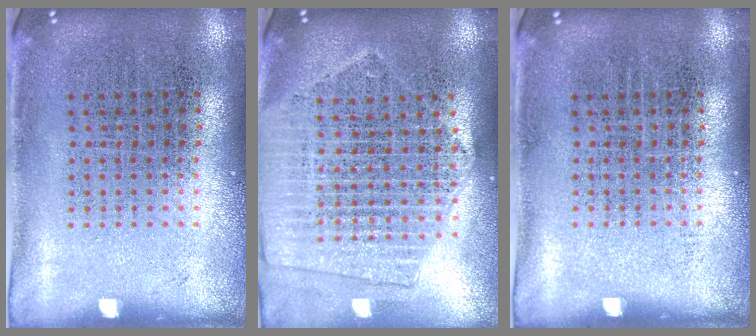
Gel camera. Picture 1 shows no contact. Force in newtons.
{"total": 2.0, "press": 1.8, "slide": 0.9}
{"total": 0.0}